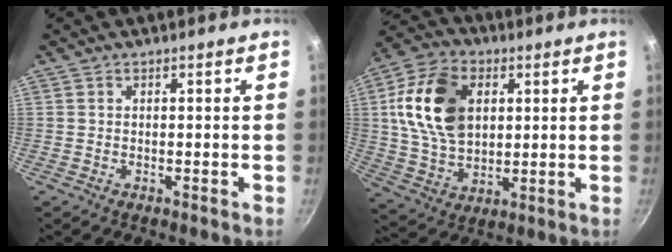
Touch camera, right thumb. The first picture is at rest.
{"total": 17.2, "force": [3.8, 11.6, 12.1], "torque": [-0.207, -0.003, 0.069]}